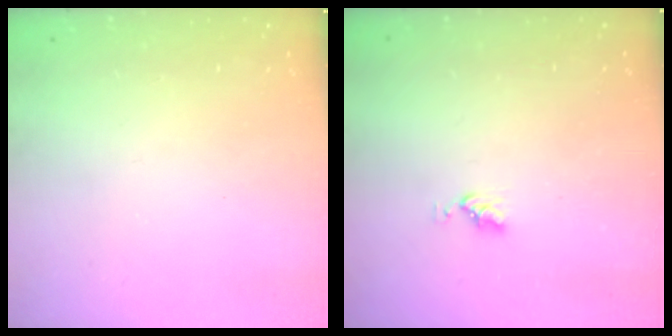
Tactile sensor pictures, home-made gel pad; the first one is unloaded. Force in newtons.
{"total": 2.1, "press": 2.0, "slide": 0.3}